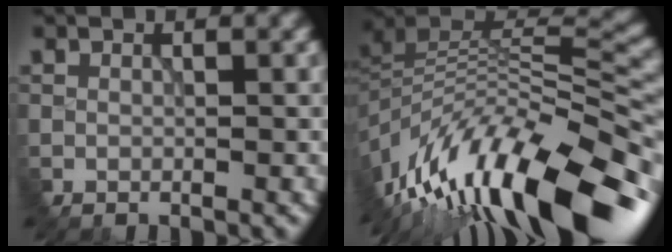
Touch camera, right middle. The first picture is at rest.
{"total": 14.5, "force": [-8.0, 5.4, 10.8], "torque": [-0.205, 0.021, -0.130]}